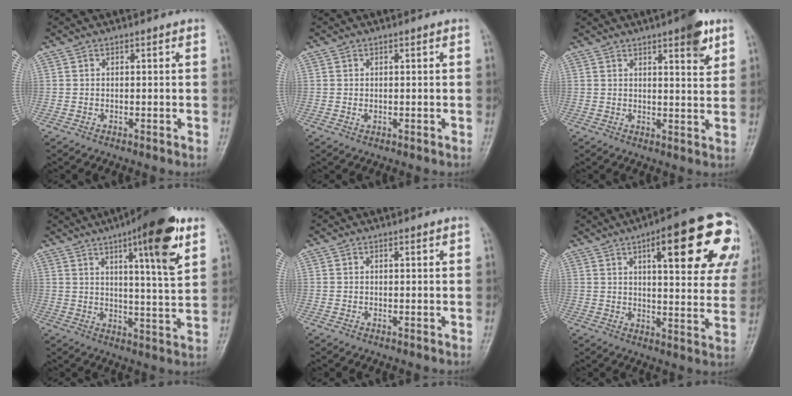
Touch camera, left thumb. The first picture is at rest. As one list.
[{"total": 1.0, "force": [0.1, 0.6, 0.7], "torque": [-0.009, 0.000, 0.003]}, {"total": 6.9, "force": [3.9, 1.9, 5.3], "torque": [-0.060, -0.019, 0.048]}, {"total": 15.1, "force": [7.8, 2.8, 12.7], "torque": [-0.169, -0.036, 0.109]}, {"total": 0.6, "force": [0.3, 0.2, 0.5], "torque": [-0.006, 0.000, 0.004]}, {"total": 23.3, "force": [9.7, 6.8, 20.0], "torque": [-0.236, -0.010, 0.125]}]